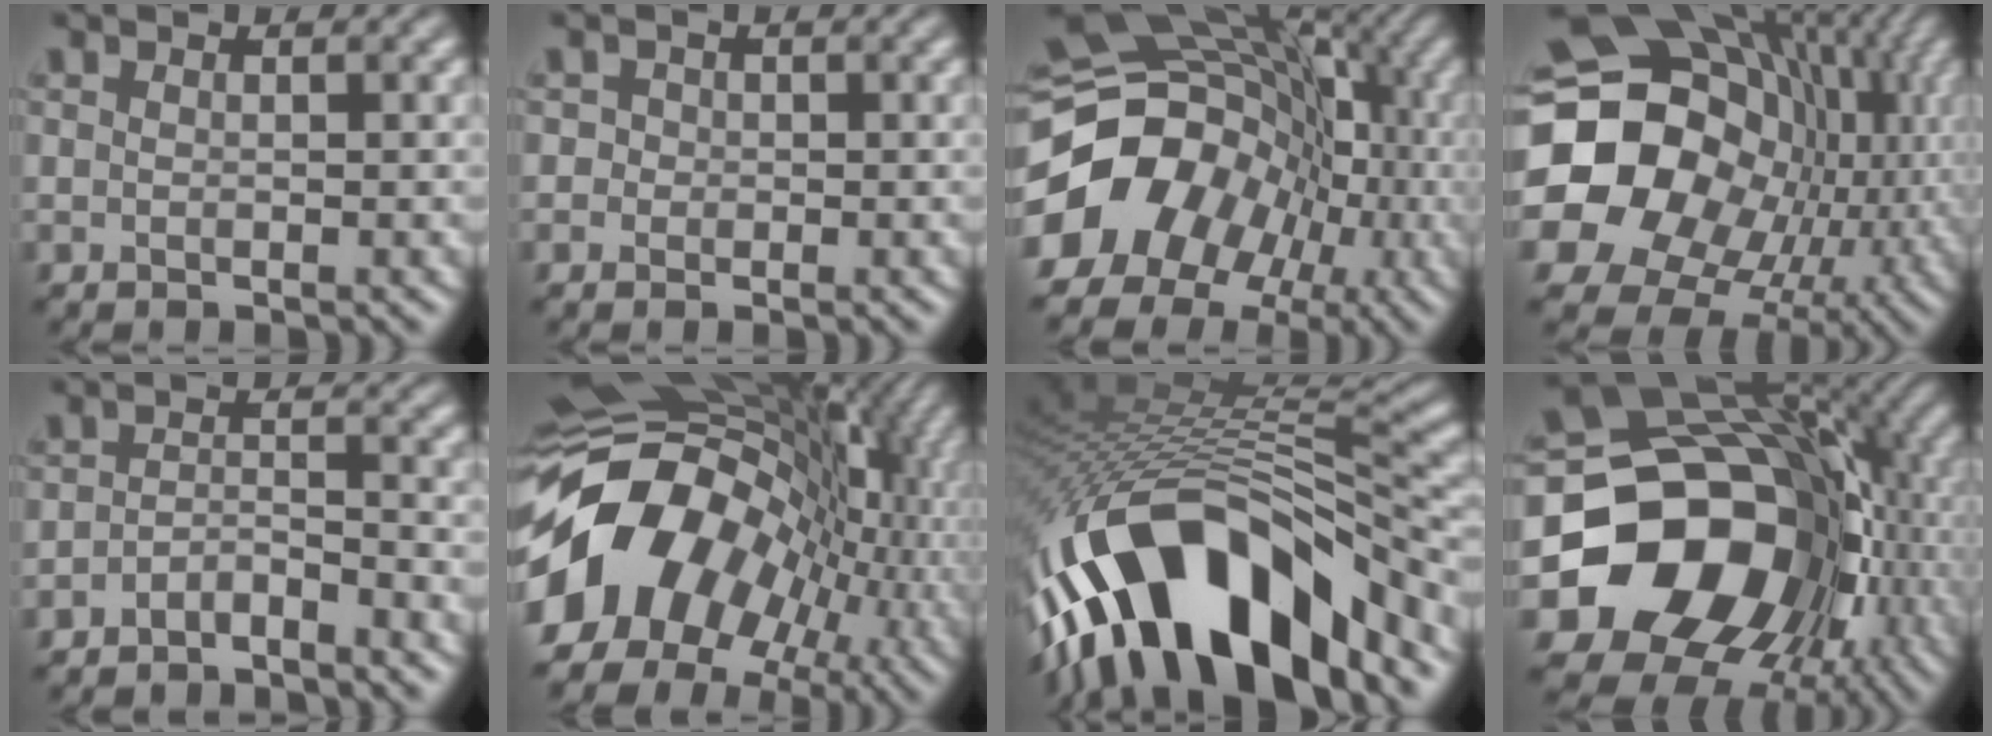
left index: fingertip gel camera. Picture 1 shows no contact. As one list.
[{"total": 0.6, "force": [-0.2, 0.4, -0.4], "torque": [0.010, -0.003, 0.002]}, {"total": 13.2, "force": [-3.5, 10.9, 6.6], "torque": [-0.135, -0.010, -0.060]}, {"total": 21.7, "force": [-0.1, 19.3, 9.8], "torque": [-0.195, 0.002, -0.011]}, {"total": 2.1, "force": [-2.0, 0.2, 0.6], "torque": [-0.015, 0.003, -0.036]}, {"total": 15.0, "force": [-2.5, 11.3, 9.5], "torque": [-0.159, 0.010, -0.056]}, {"total": 14.3, "force": [-8.9, 6.0, 9.5], "torque": [-0.164, 0.017, -0.145]}, {"total": 17.7, "force": [-4.3, 14.2, 9.8], "torque": [-0.165, -0.029, -0.055]}]